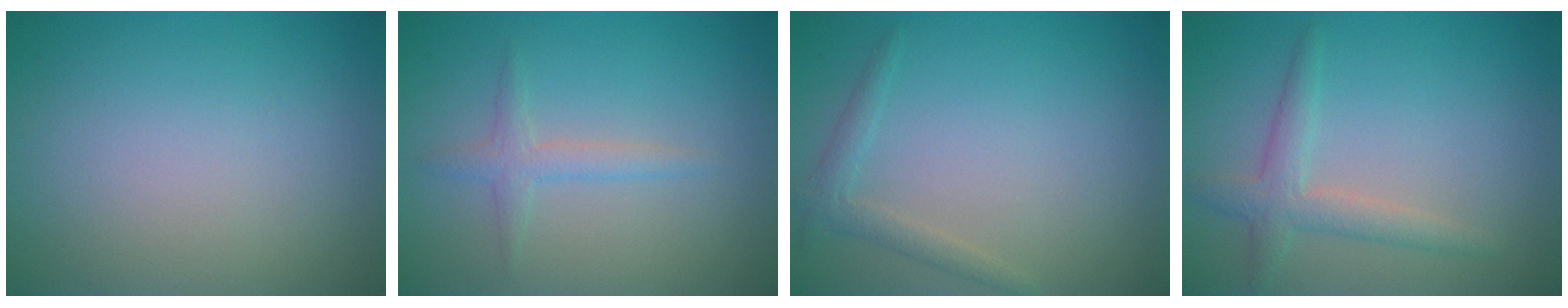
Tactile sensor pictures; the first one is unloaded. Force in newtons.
{"total": 1.7, "press": 1.7, "slide": 0.0}
{"total": 1.6, "press": 1.6, "slide": 0.1}
{"total": 2.7, "press": 2.7, "slide": 0.1}